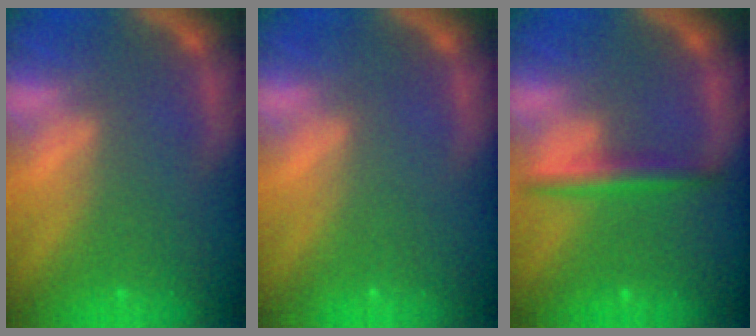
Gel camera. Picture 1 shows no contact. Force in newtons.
{"total": 0.0}
{"total": 3.0}